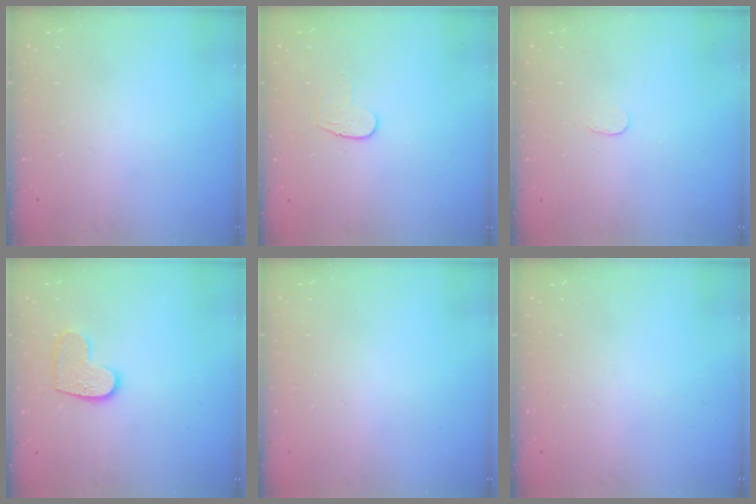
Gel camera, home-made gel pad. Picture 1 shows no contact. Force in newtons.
{"total": 6.6, "press": 6.6, "slide": 0.6}
{"total": 2.6, "press": 2.6, "slide": 0.2}
{"total": 8.6, "press": 8.6, "slide": 0.3}
{"total": 0.6, "press": 0.6, "slide": 0.2}
{"total": 0.0}